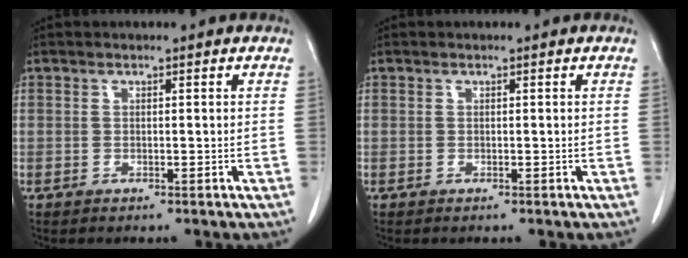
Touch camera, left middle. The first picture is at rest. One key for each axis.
{"total": 0.0}